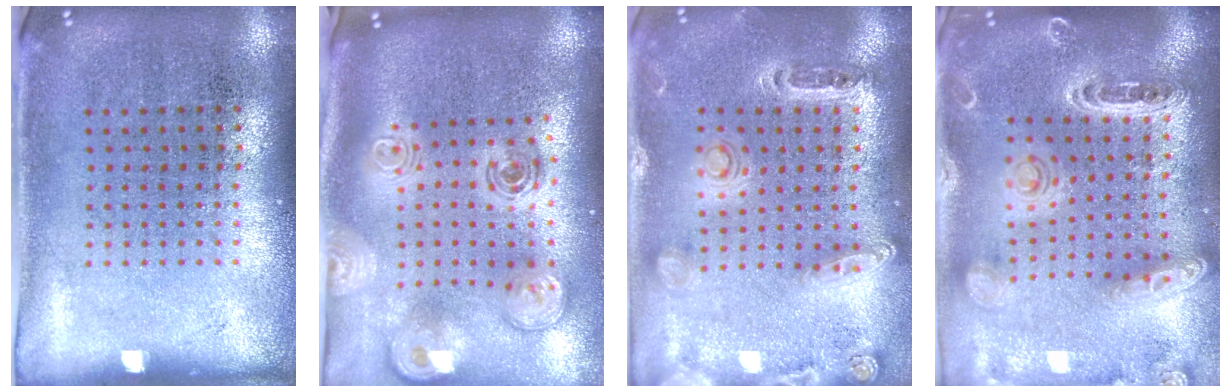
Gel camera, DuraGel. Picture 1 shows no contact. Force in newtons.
{"total": 3.0, "press": 2.1, "slide": 2.2}
{"total": 1.4, "press": 1.3, "slide": 0.3}
{"total": 1.9, "press": 1.9, "slide": 0.5}